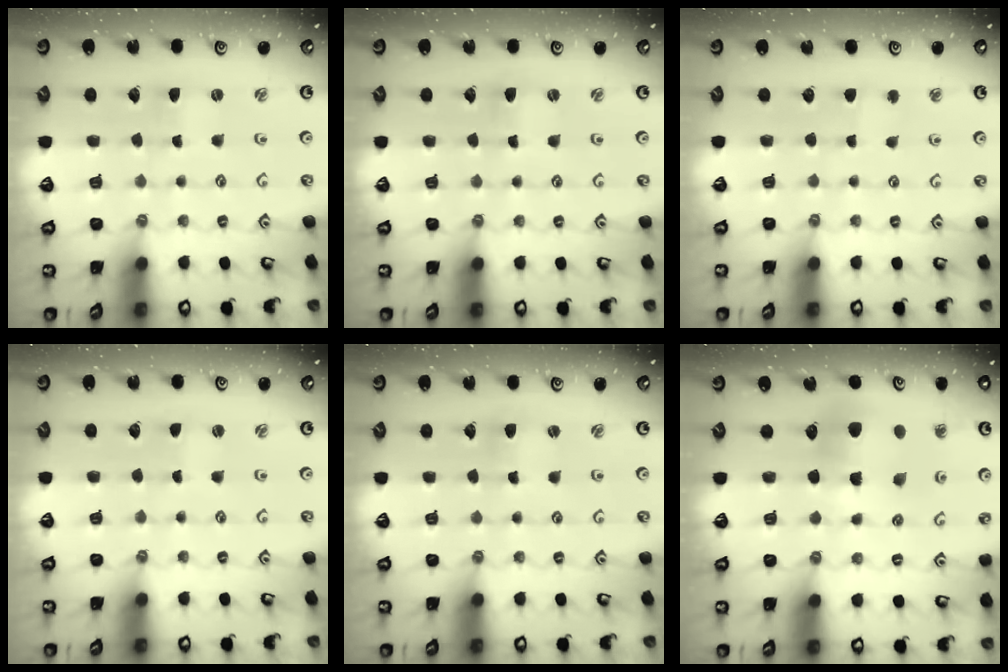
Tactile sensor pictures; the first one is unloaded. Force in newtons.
{"total": 0.0}
{"total": 2.2, "press": 2.2, "slide": 0.2}
{"total": 0.0}
{"total": 1.3, "press": 1.3, "slide": 0.1}
{"total": 8.2, "press": 8.1, "slide": 0.8}